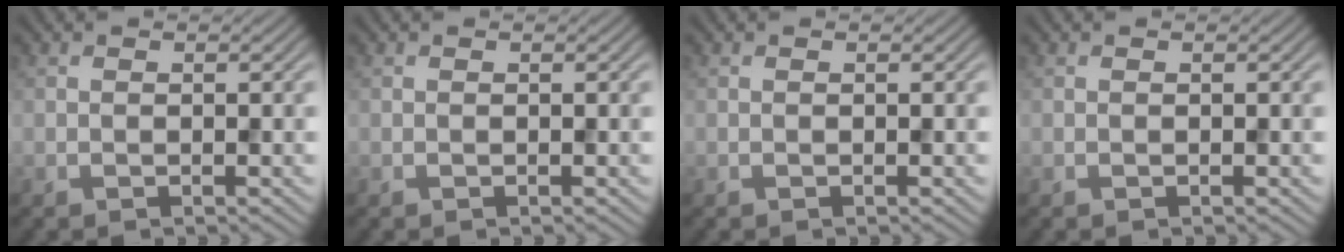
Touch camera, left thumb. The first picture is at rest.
{"total": 0.0}
{"total": 0.0}
{"total": 0.0}